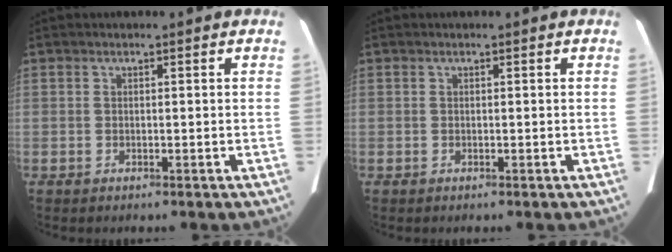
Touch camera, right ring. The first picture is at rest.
{"total": 0.0}